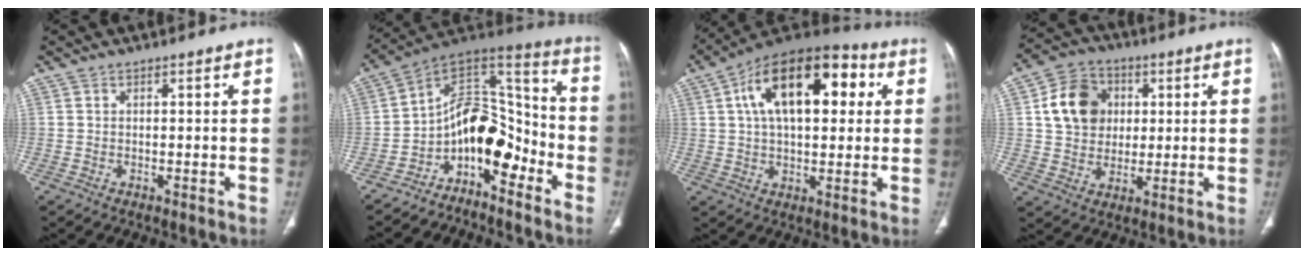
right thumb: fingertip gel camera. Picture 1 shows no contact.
{"total": 13.8, "force": [-6.6, 7.8, 9.3], "torque": [-0.101, 0.107, -0.124]}
{"total": 21.3, "force": [5.7, 11.2, 17.2], "torque": [-0.250, 0.023, 0.080]}
{"total": 12.0, "force": [2.7, 9.9, 6.2], "torque": [-0.082, 0.002, 0.044]}